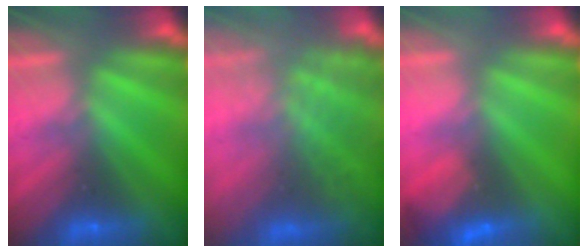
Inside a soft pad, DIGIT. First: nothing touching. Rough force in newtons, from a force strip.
{"total": 7.9}
{"total": 2.8}